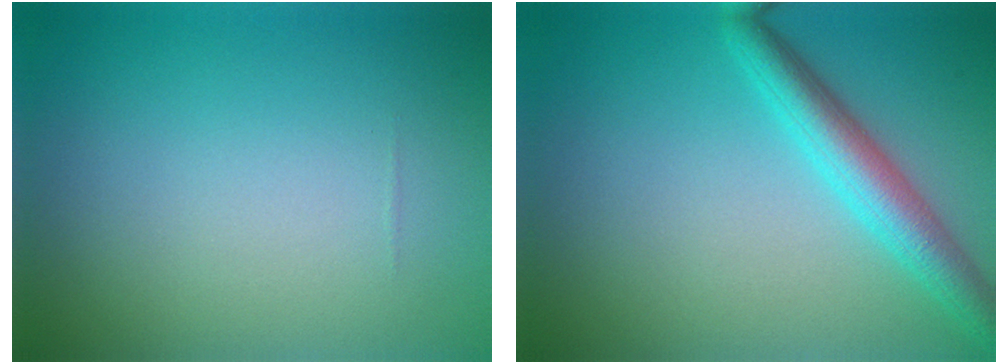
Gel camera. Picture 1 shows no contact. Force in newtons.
{"total": 4.2, "press": 4.2, "slide": 0.2}